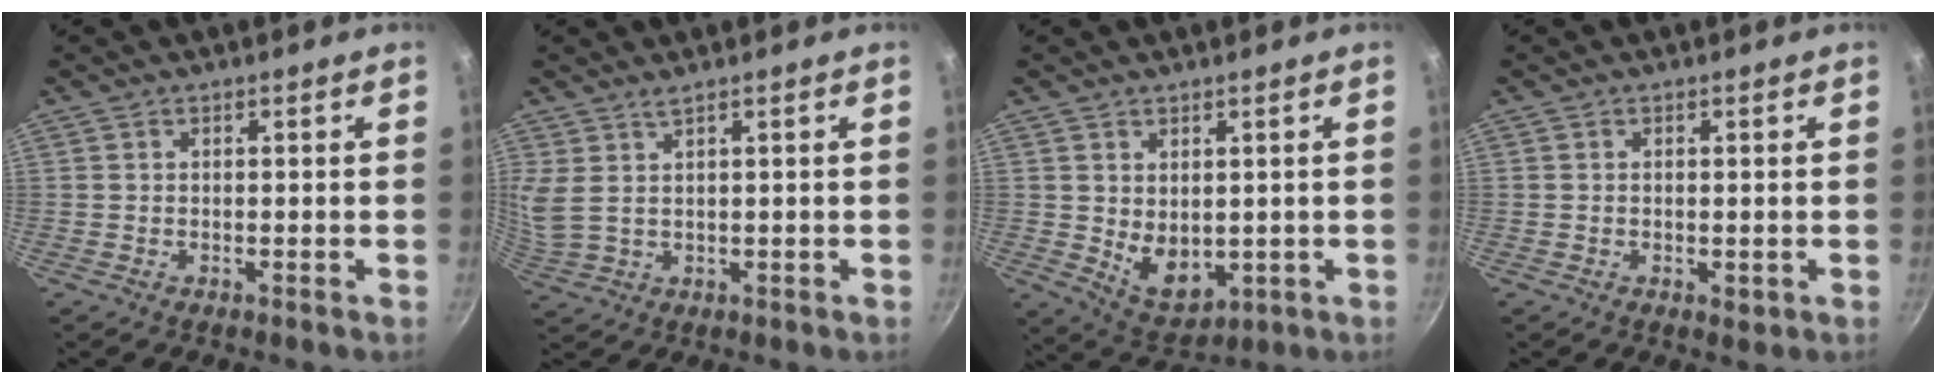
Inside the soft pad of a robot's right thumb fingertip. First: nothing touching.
{"total": 4.8, "force": [2.5, 1.9, 3.6], "torque": [-0.078, -0.015, 0.059]}
{"total": 7.4, "force": [0.8, 5.1, 5.3], "torque": [-0.066, -0.022, 0.034]}
{"total": 1.2, "force": [0.0, 0.8, 0.9], "torque": [-0.011, -0.003, -0.001]}